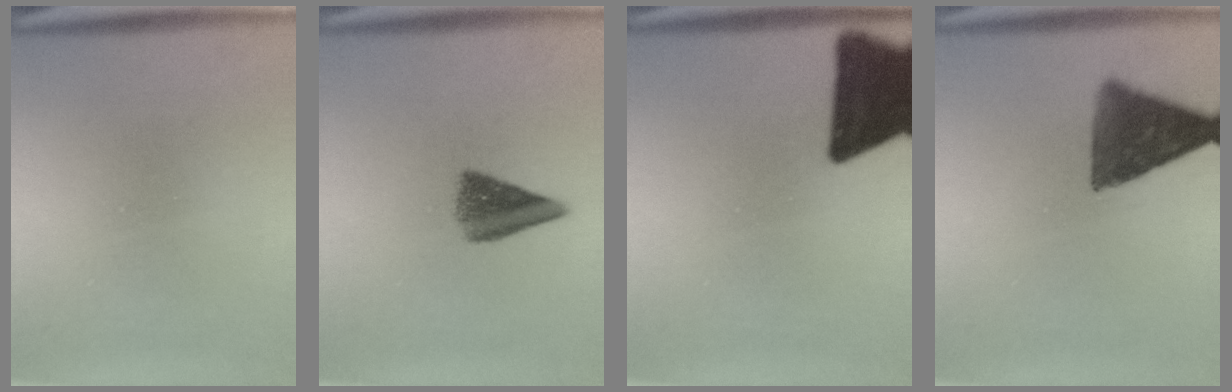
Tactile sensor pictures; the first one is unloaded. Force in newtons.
{"total": 6.1}
{"total": 18.9}
{"total": 11.1}